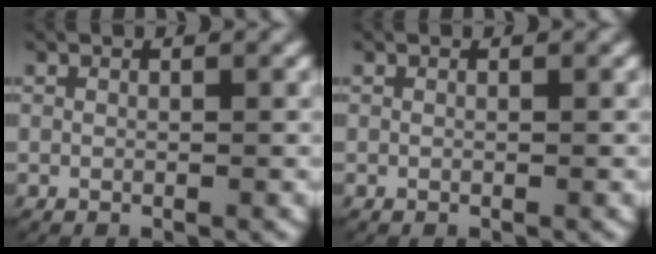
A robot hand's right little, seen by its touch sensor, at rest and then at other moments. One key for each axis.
{"total": 0.0}